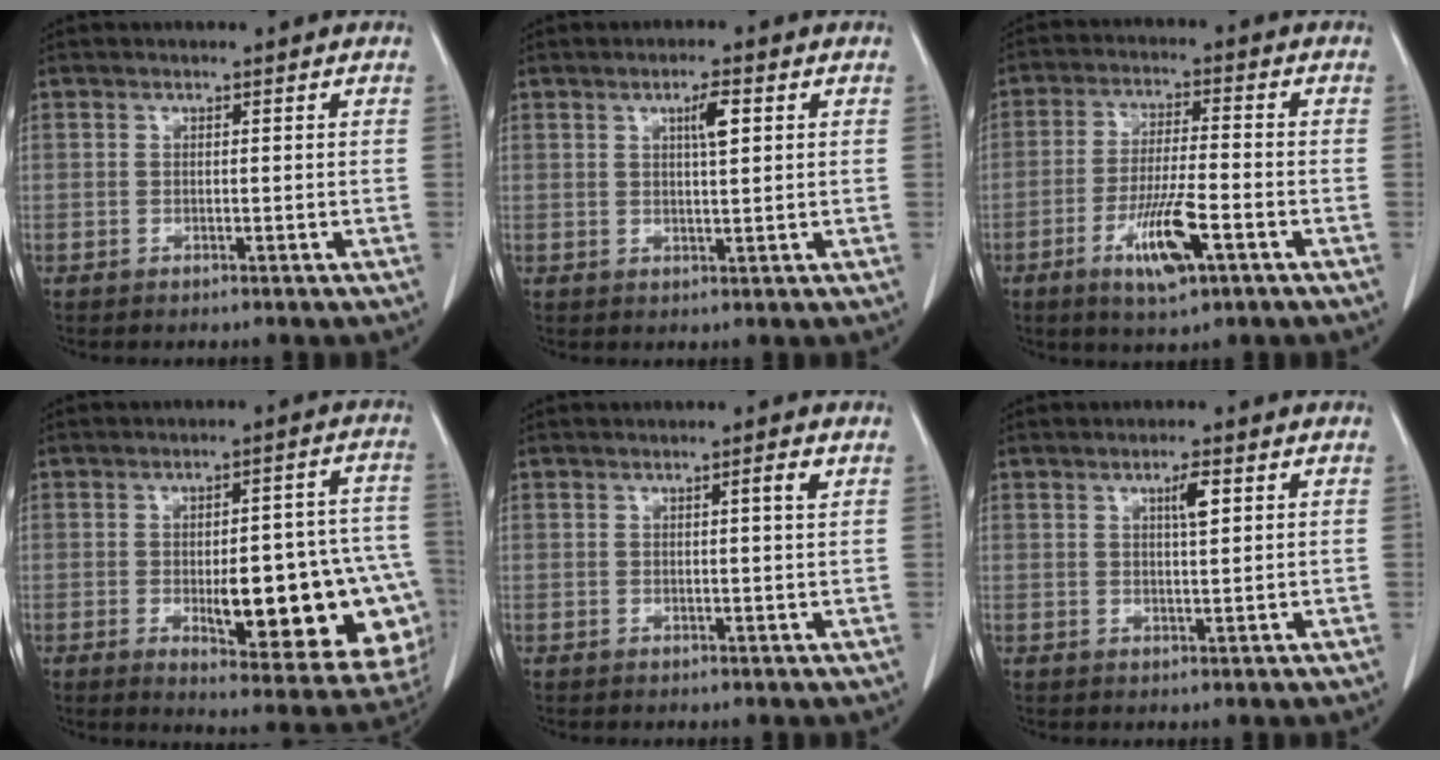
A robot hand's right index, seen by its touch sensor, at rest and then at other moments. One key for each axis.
{"total": 3.3, "fx": 1.2, "fy": 0.5, "fz": 3.0, "tx": -0.051, "ty": 0.001, "tz": 0.019}
{"total": 9.2, "fx": -4.1, "fy": 1.5, "fz": 8.0, "tx": -0.154, "ty": -0.011, "tz": -0.069}
{"total": 20.1, "fx": -4.5, "fy": 6.3, "fz": 18.5, "tx": -0.145, "ty": 0.026, "tz": -0.034}
{"total": 1.8, "fx": 0.7, "fy": -0.2, "fz": 1.6, "tx": -0.025, "ty": -0.002, "tz": 0.010}
{"total": 2.9, "fx": 1.2, "fy": 0.4, "fz": 2.7, "tx": -0.045, "ty": 0.000, "tz": 0.019}